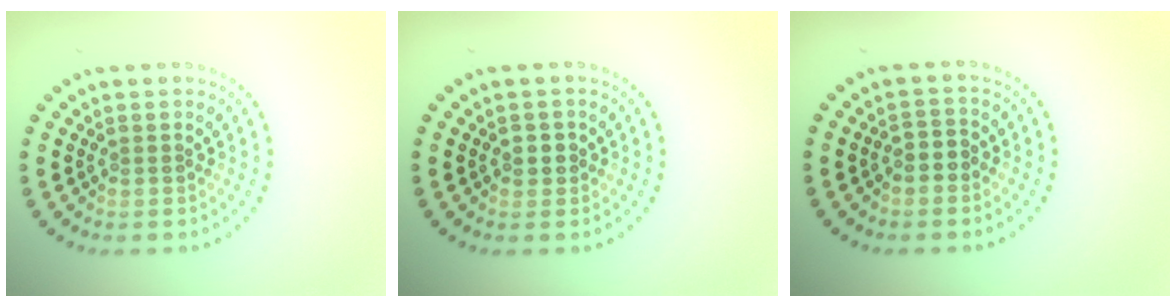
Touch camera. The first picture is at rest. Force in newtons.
{"total": 1.1, "press": 1.1, "slide": 0.4}
{"total": 1.5, "press": 1.3, "slide": 0.7}